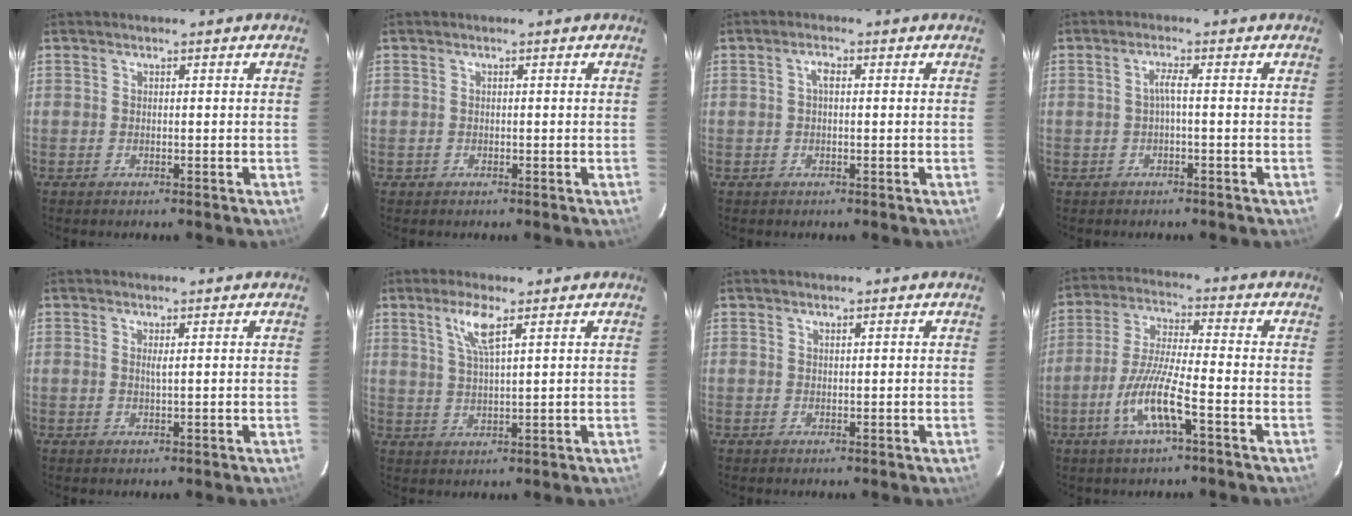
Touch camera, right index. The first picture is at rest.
{"total": 0.9, "force": [-0.2, 0.9, 0.0], "torque": [0.002, 0.004, -0.001]}
{"total": 1.6, "force": [0.2, 0.7, 1.5], "torque": [-0.029, 0.007, 0.001]}
{"total": 1.7, "force": [-0.5, -0.2, 1.6], "torque": [-0.032, 0.004, -0.010]}
{"total": 0.9, "force": [0.3, -0.2, 0.8], "torque": [-0.016, -0.001, 0.004]}
{"total": 5.2, "force": [2.8, 0.6, 4.3], "torque": [-0.088, 0.000, 0.056]}
{"total": 0.0}
{"total": 9.7, "force": [-4.5, 0.7, 8.6], "torque": [-0.183, -0.004, -0.088]}